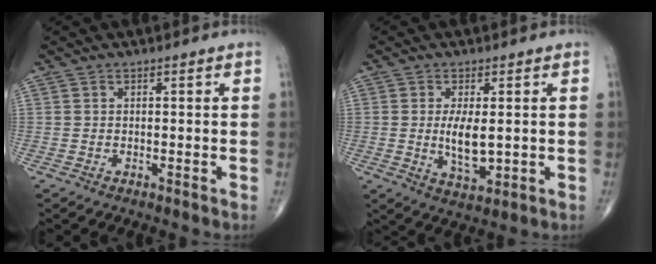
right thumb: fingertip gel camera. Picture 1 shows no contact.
{"total": 6.6, "force": [0.1, 2.7, 6.0], "torque": [-0.104, -0.017, 0.007]}